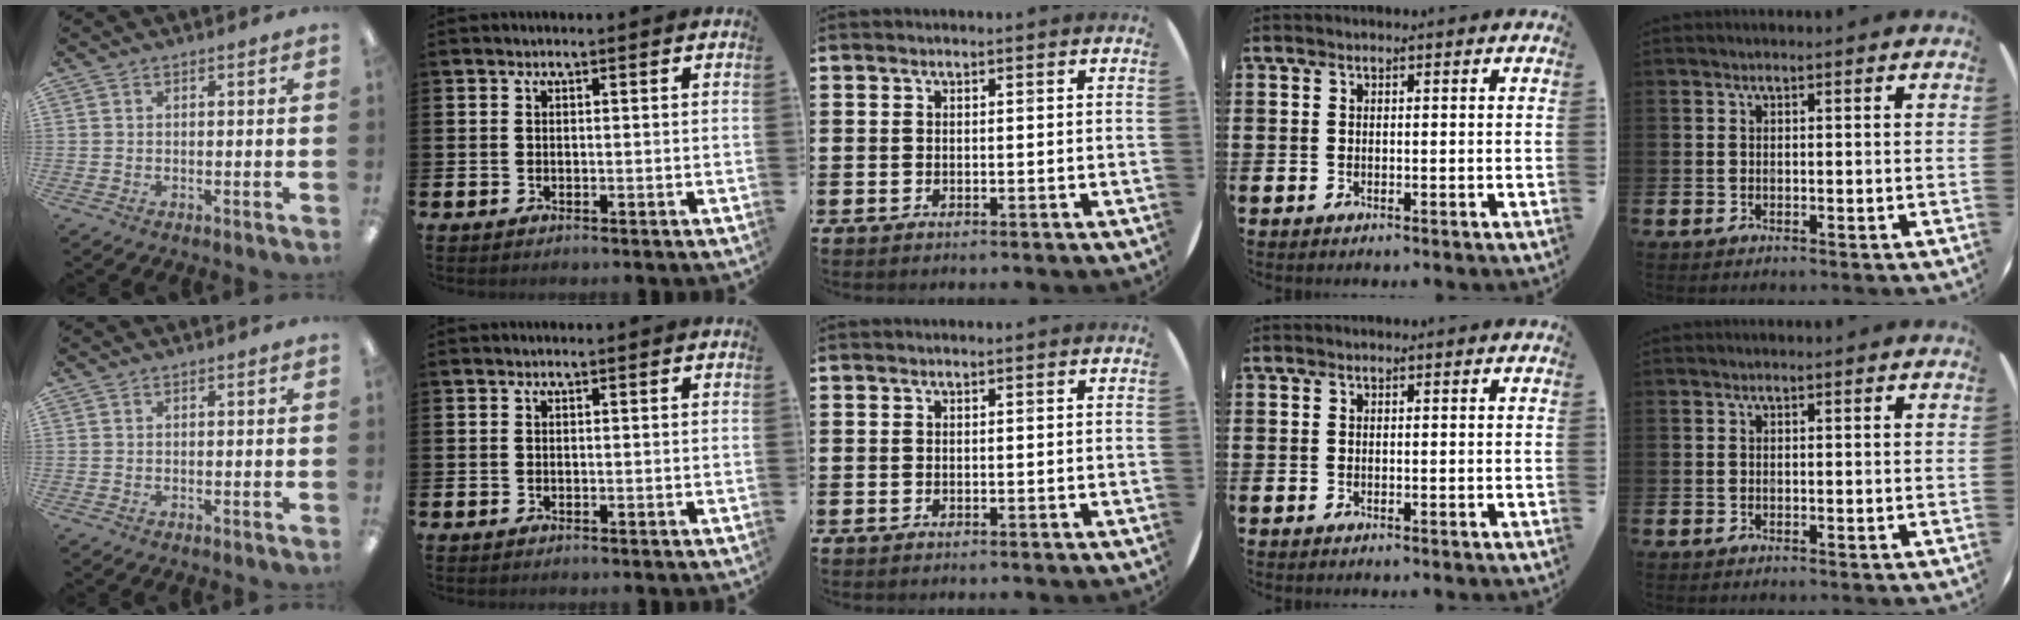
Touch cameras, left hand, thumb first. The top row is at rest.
{}